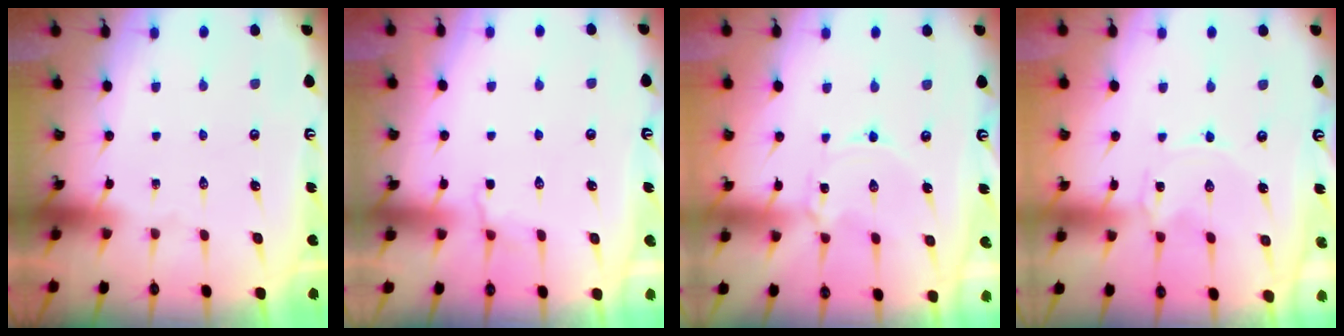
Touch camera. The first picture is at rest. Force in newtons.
{"total": 3.6, "press": 3.1, "slide": 1.8}
{"total": 1.5, "press": 1.5, "slide": 0.2}
{"total": 0.0}